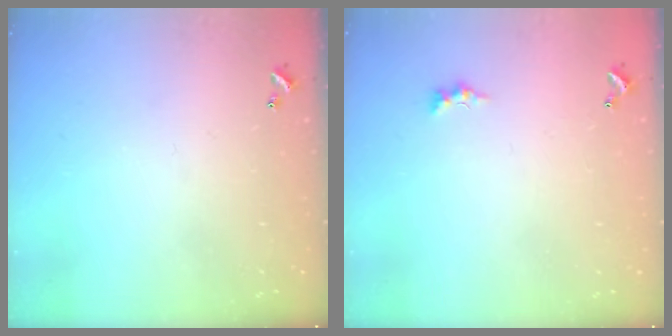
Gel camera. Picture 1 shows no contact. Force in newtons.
{"total": 0.0}